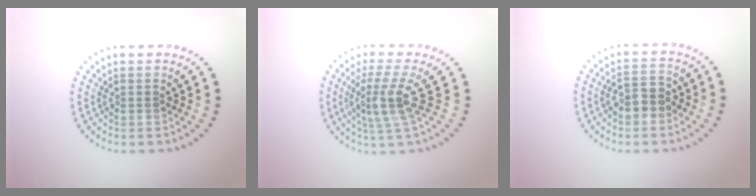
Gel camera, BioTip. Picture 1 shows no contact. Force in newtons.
{"total": 3.8, "press": 2.8, "slide": 2.6}
{"total": 2.6, "press": 2.5, "slide": 0.4}